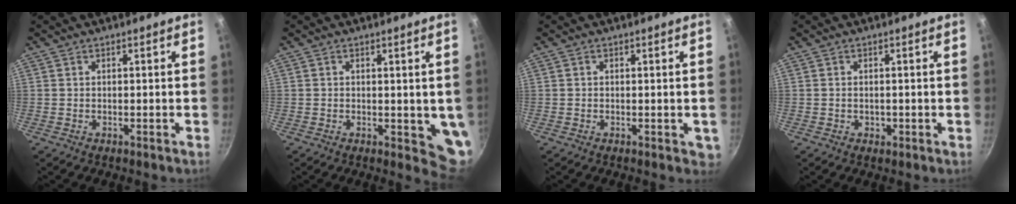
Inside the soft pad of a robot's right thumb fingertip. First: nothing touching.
{"total": 5.5, "force": [0.4, 3.0, 4.6], "torque": [-0.051, -0.016, 0.006]}
{"total": 2.3, "force": [-0.2, 1.6, 1.7], "torque": [-0.016, -0.001, 0.000]}
{"total": 1.2, "force": [-0.2, 1.0, 0.7], "torque": [-0.008, 0.001, -0.004]}